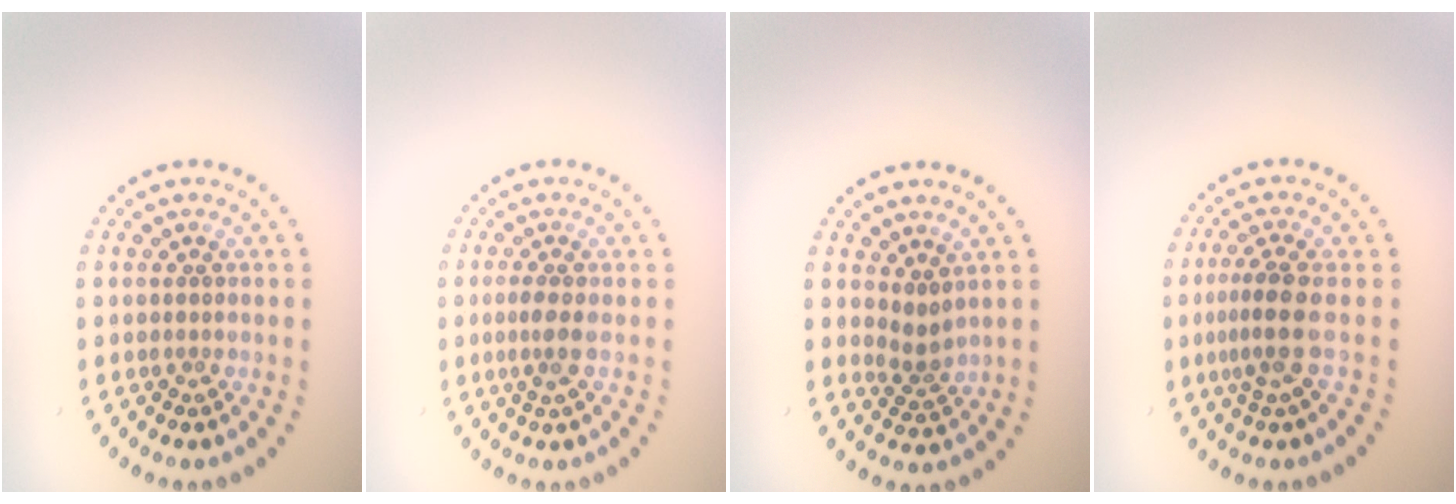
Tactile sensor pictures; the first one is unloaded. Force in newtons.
{"total": 1.5, "press": 1.3, "slide": 0.7}
{"total": 1.9, "press": 1.2, "slide": 1.5}
{"total": 2.9, "press": 2.1, "slide": 2.0}